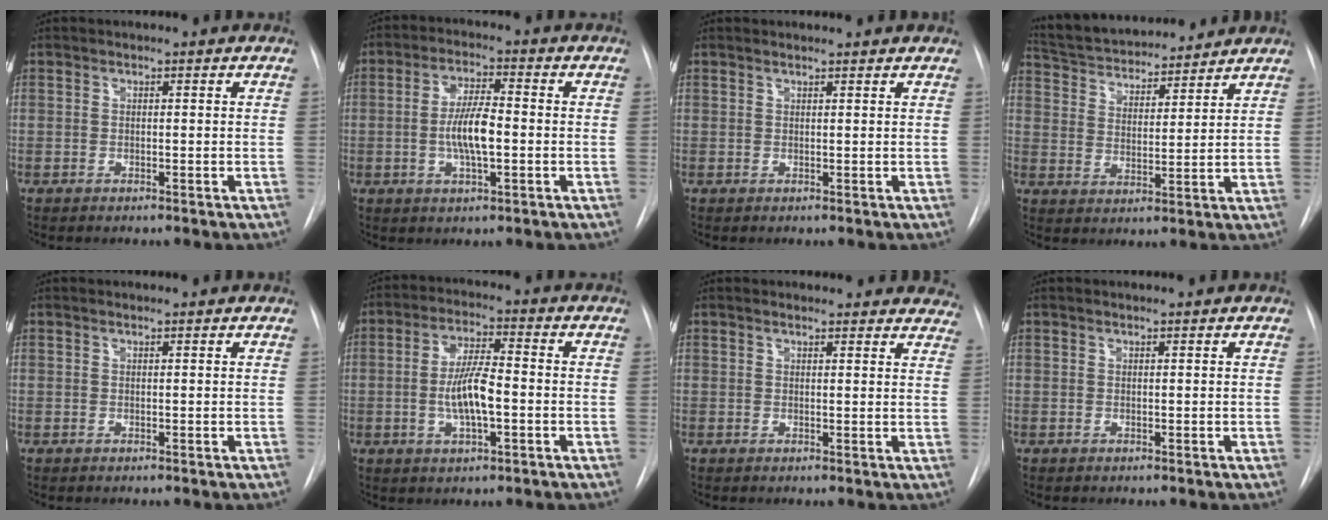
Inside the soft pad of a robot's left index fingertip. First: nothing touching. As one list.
[{"total": 7.1, "force": [-1.0, 1.7, 6.8], "torque": [-0.135, 0.003, -0.020]}, {"total": 1.9, "force": [1.9, 0.1, 0.5], "torque": [-0.012, 0.014, 0.025]}, {"total": 16.3, "force": [15.0, 3.4, 5.4], "torque": [-0.093, 0.023, 0.242]}, {"total": 1.0, "force": [1.0, 0.0, 0.2], "torque": [-0.010, 0.011, 0.018]}, {"total": 7.7, "force": [-1.2, 1.9, 7.4], "torque": [-0.146, 0.004, -0.025]}, {"total": 15.3, "force": [14.5, 3.6, 3.3], "torque": [-0.014, -0.020, 0.144]}, {"total": 0.8, "force": [0.8, 0.0, 0.2], "torque": [-0.007, 0.009, 0.017]}]